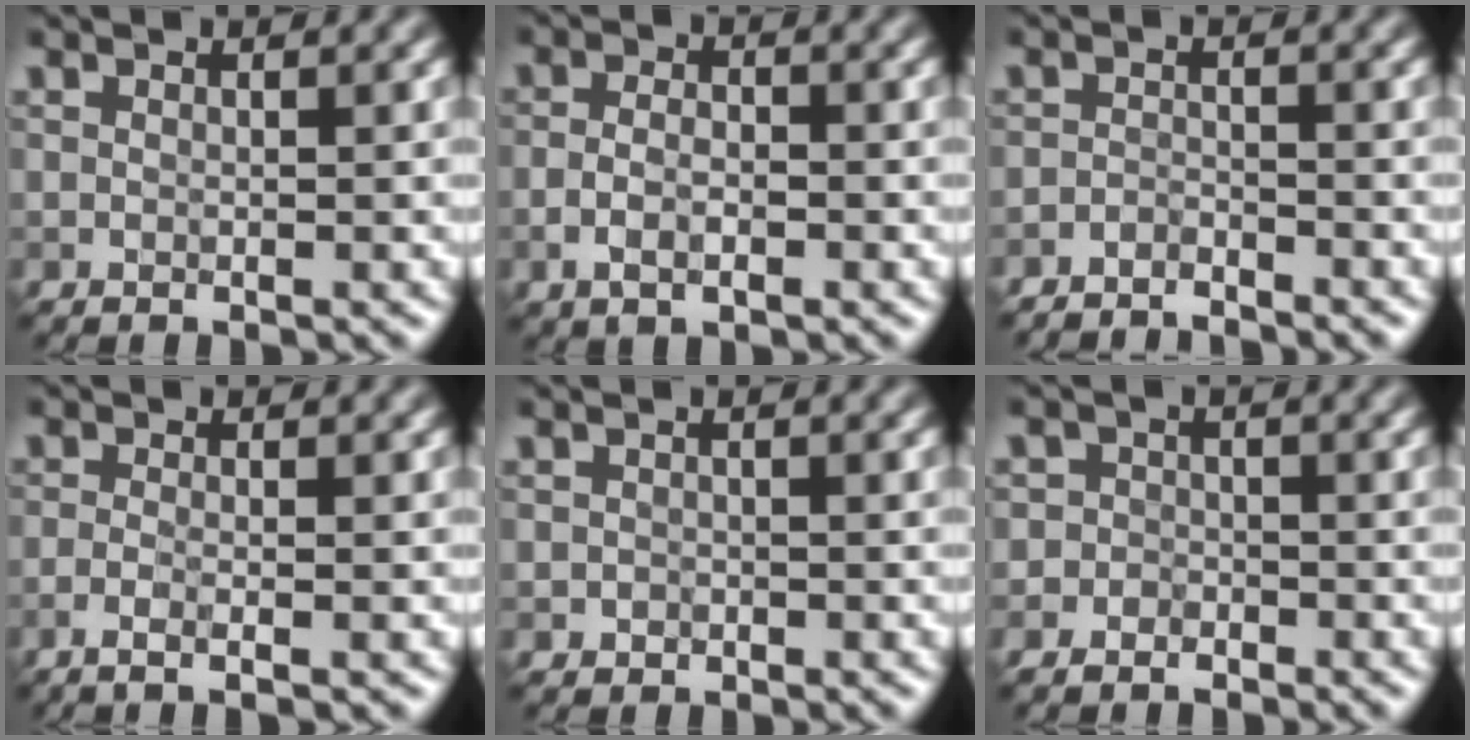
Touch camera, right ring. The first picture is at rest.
{"total": 2.5, "force": [-0.8, 1.3, 2.0], "torque": [-0.037, -0.002, -0.017]}
{"total": 2.3, "force": [-2.2, 0.3, 0.4], "torque": [-0.001, -0.003, -0.042]}
{"total": 1.9, "force": [-0.7, 0.6, 1.6], "torque": [-0.025, -0.005, -0.022]}
{"total": 0.7, "force": [-0.3, 0.6, 0.1], "torque": [0.004, -0.004, -0.006]}
{"total": 2.4, "force": [-1.4, 1.9, -0.3], "torque": [0.039, 0.011, -0.040]}